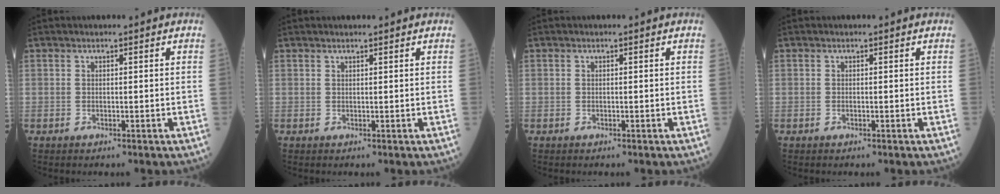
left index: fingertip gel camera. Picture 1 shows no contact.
{"total": 1.3, "force": [1.3, 0.1, 0.5], "torque": [-0.005, 0.009, 0.020]}
{"total": 0.0}
{"total": 0.0}